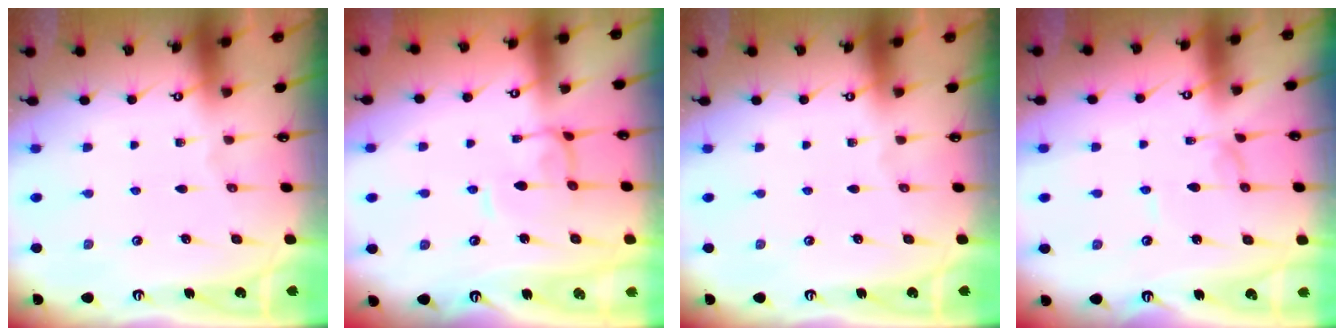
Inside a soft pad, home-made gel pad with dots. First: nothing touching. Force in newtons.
{"total": 1.3, "press": 1.2, "slide": 0.5}
{"total": 0.0}
{"total": 1.3, "press": 1.3, "slide": 0.0}